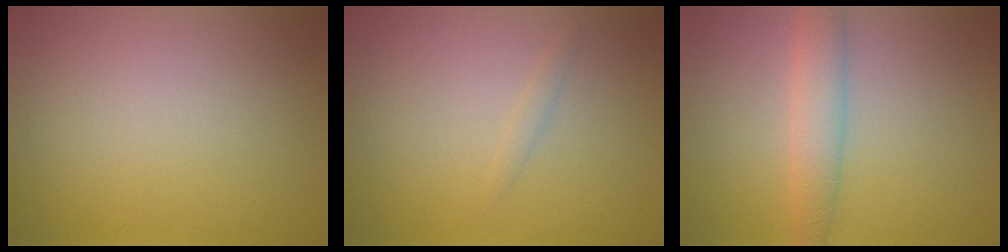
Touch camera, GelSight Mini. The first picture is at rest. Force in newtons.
{"total": 0.7, "press": 0.7, "slide": 0.0}
{"total": 3.0, "press": 3.0, "slide": 0.1}